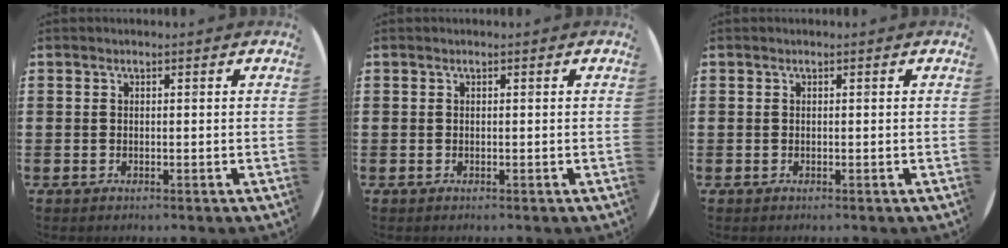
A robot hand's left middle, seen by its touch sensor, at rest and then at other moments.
{"total": 0.0}
{"total": 0.0}